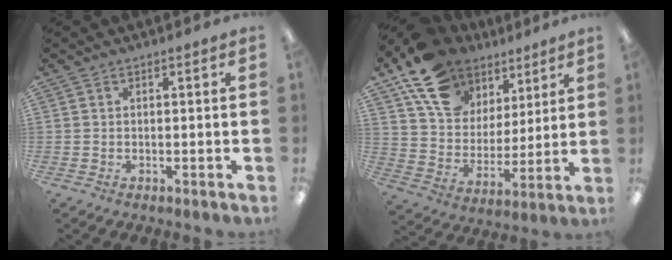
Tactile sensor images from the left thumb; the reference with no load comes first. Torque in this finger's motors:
{"motor_torque": [0.83, 0.53, 1.67, -1.10, 0.34]}